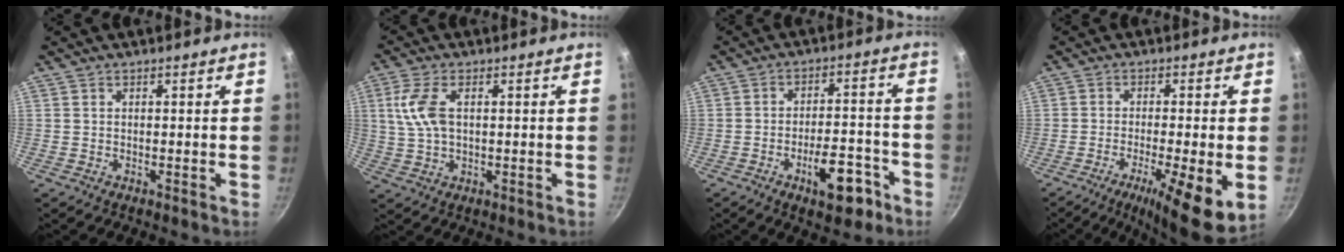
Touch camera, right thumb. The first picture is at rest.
{"total": 7.5, "force": [1.5, 4.0, 6.1], "torque": [-0.127, 0.007, 0.028]}
{"total": 10.3, "force": [-5.3, 4.4, 7.6], "torque": [-0.085, 0.040, -0.069]}
{"total": 12.0, "force": [-3.8, 2.4, 11.1], "torque": [-0.172, -0.001, -0.057]}